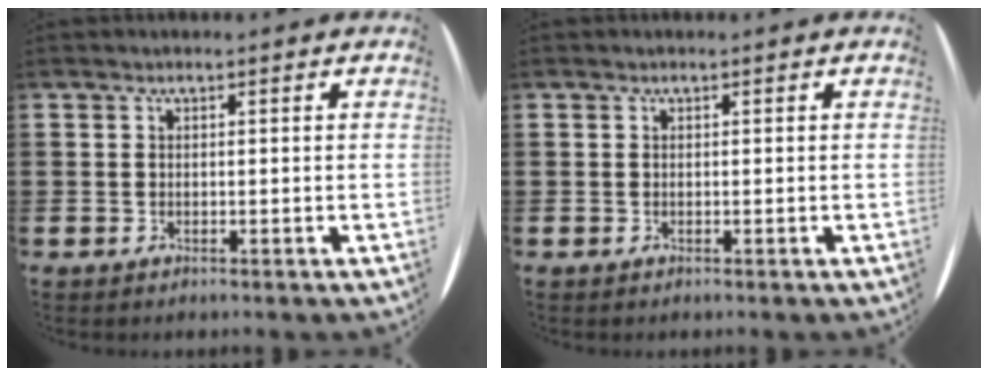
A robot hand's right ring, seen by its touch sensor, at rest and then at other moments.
{"total": 0.0}